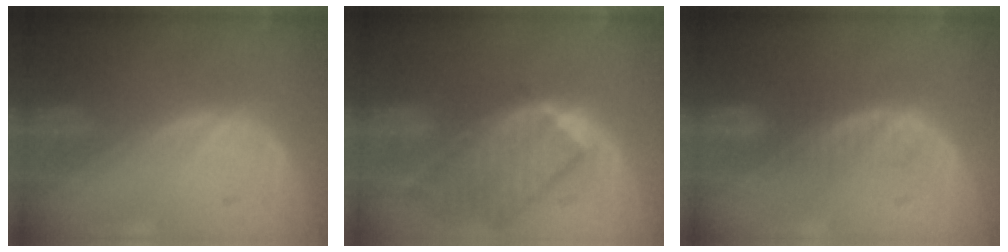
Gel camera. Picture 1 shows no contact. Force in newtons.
{"total": 9.7, "press": 8.5, "slide": 4.7}
{"total": 2.3, "press": 2.3, "slide": 0.3}